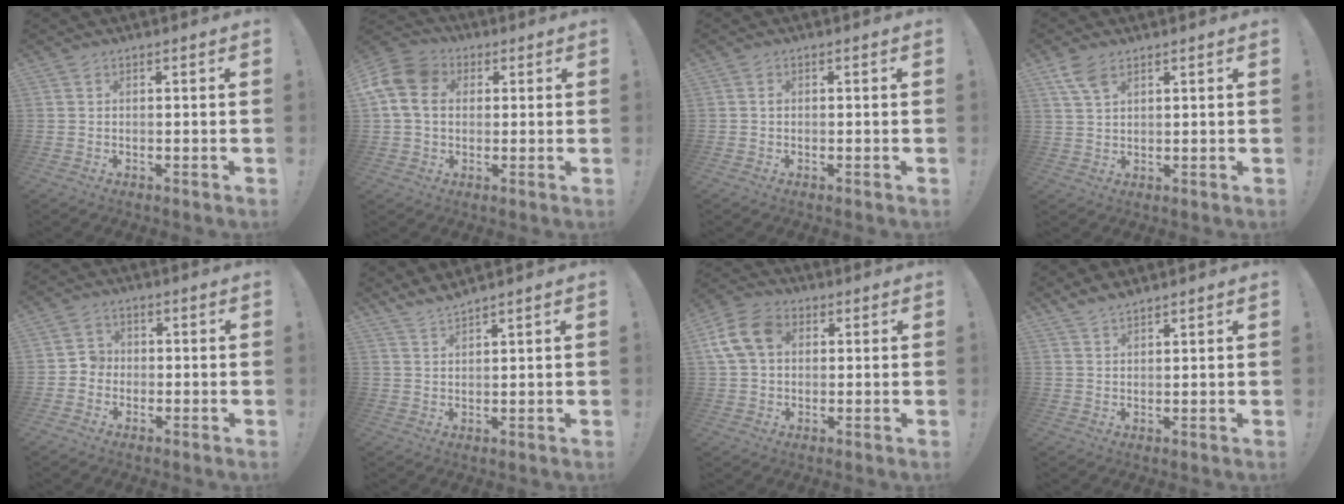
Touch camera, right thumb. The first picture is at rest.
{"total": 13.4, "force": [3.0, 10.5, 7.8], "torque": [-0.150, 0.003, 0.061]}
{"total": 0.5, "force": [0.0, 0.5, 0.3], "torque": [-0.010, 0.005, 0.000]}
{"total": 5.4, "force": [3.3, 2.4, 3.5], "torque": [-0.069, -0.010, 0.064]}
{"total": 3.8, "force": [-1.3, 3.4, 1.1], "torque": [-0.018, 0.013, -0.023]}
{"total": 3.3, "force": [3.0, -0.5, 1.3], "torque": [-0.037, -0.016, 0.056]}
{"total": 12.4, "force": [3.5, 9.1, 7.7], "torque": [-0.147, 0.000, 0.069]}
{"total": 3.6, "force": [3.2, 0.9, 1.4], "torque": [-0.030, -0.015, 0.059]}